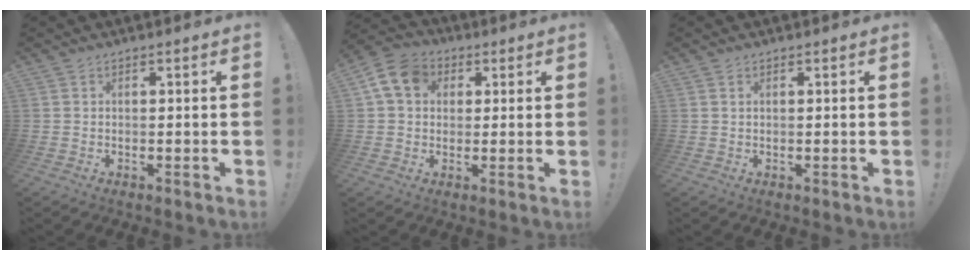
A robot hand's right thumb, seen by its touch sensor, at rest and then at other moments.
{"total": 10.9, "force": [3.3, 8.5, 5.9], "torque": [-0.106, 0.005, 0.068]}
{"total": 0.6, "force": [0.3, 0.2, 0.4], "torque": [-0.007, 0.000, 0.006]}